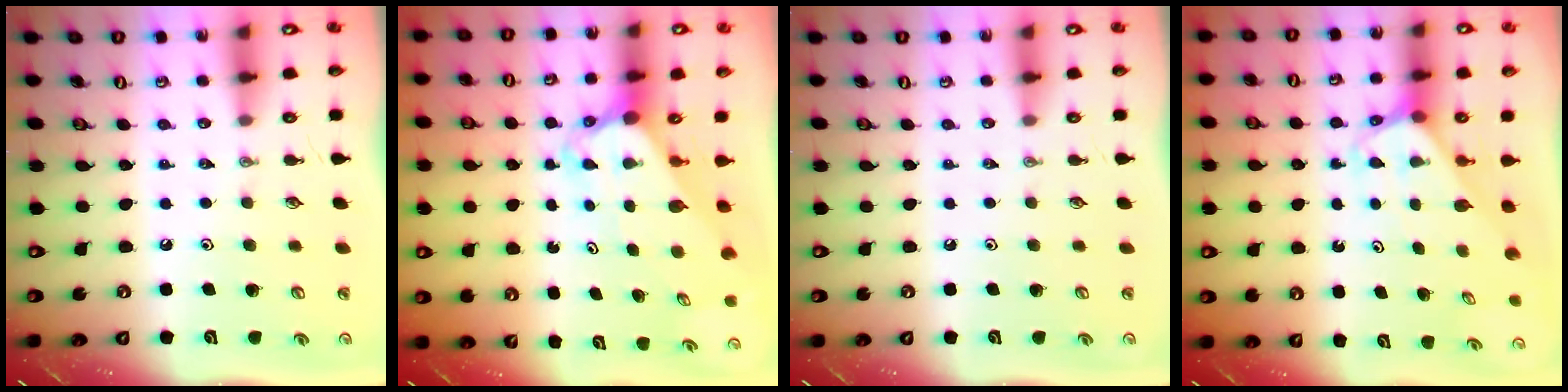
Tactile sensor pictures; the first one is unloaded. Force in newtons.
{"total": 3.4, "press": 3.4, "slide": 0.3}
{"total": 0.0}
{"total": 2.8, "press": 2.8, "slide": 0.1}